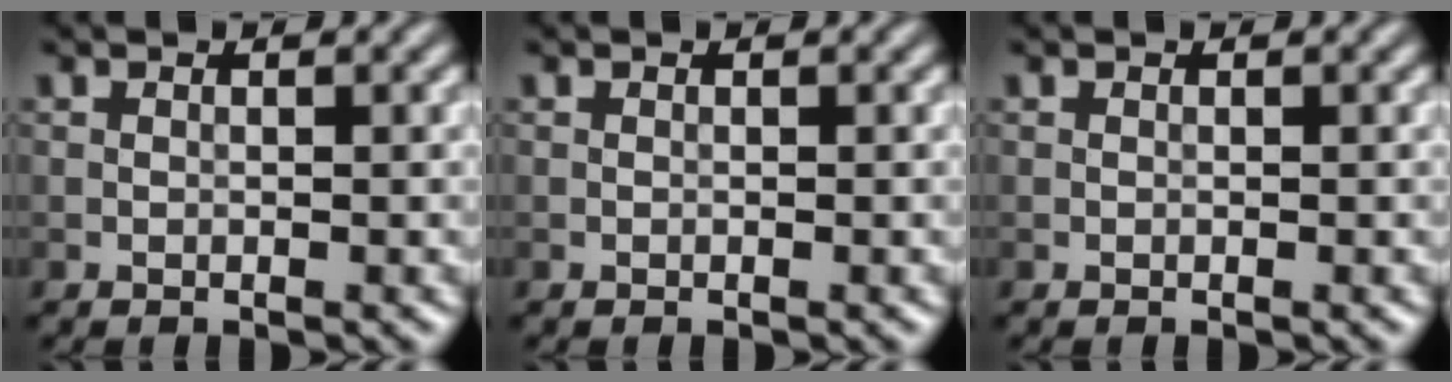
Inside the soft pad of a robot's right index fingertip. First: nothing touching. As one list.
[{"total": 0.0}, {"total": 0.0}]